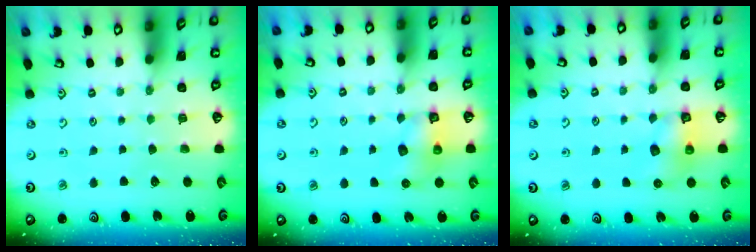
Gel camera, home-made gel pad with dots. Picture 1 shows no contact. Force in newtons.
{"total": 8.8, "press": 8.8, "slide": 0.6}
{"total": 8.8, "press": 8.8, "slide": 0.6}